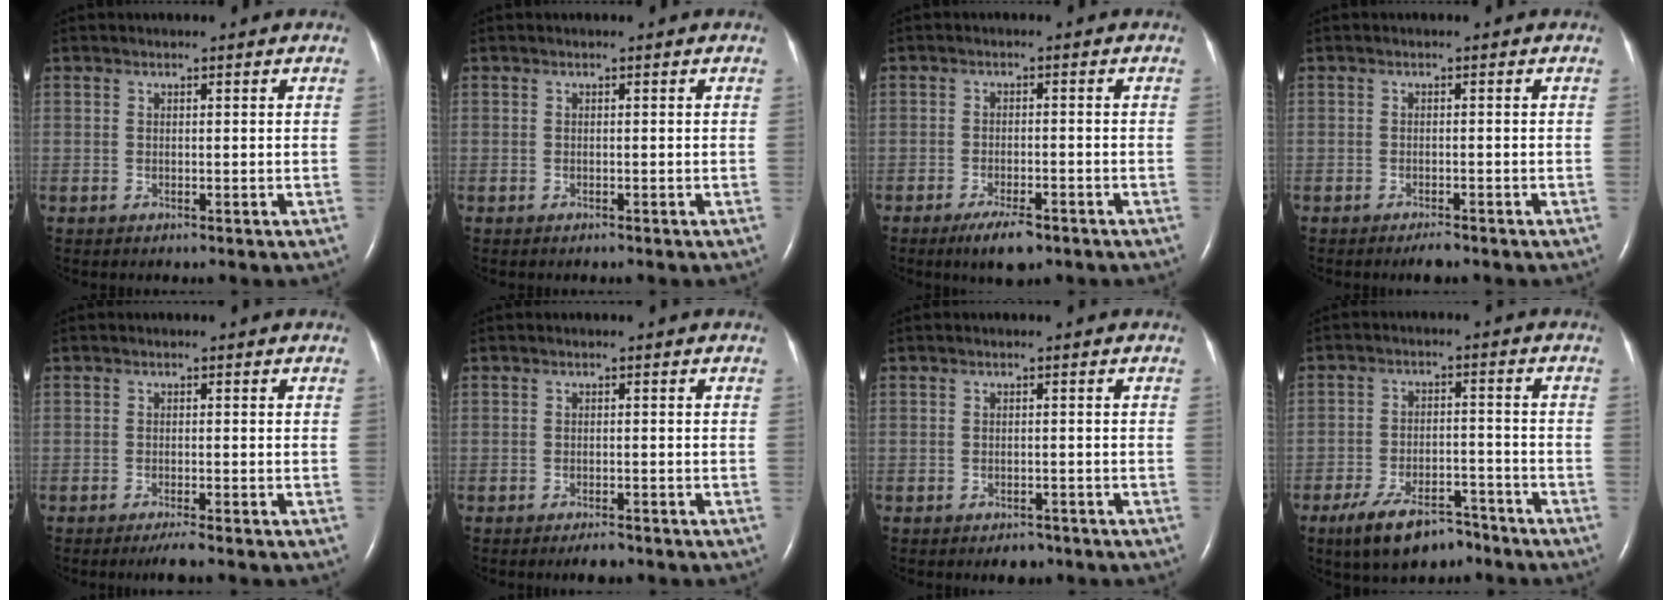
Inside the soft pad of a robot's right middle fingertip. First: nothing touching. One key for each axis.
{"total": 0.0}
{"total": 4.9, "fx": -3.3, "fy": 1.3, "fz": 3.4, "tx": -0.066, "ty": -0.006, "tz": -0.051}
{"total": 1.7, "fx": -1.4, "fy": 0.2, "fz": 0.9, "tx": -0.020, "ty": -0.003, "tz": -0.019}
{"total": 2.4, "fx": -1.9, "fy": -0.3, "fz": 1.4, "tx": -0.030, "ty": -0.006, "tz": -0.033}
{"total": 2.0, "fx": -1.7, "fy": 0.4, "fz": 1.1, "tx": -0.023, "ty": -0.003, "tz": -0.023}
{"total": 2.3, "fx": -1.7, "fy": 1.1, "fz": 1.0, "tx": -0.016, "ty": 0.000, "tz": -0.018}
{"total": 9.4, "fx": -7.0, "fy": 3.6, "fz": 5.1, "tx": -0.098, "ty": -0.008, "tz": -0.121}